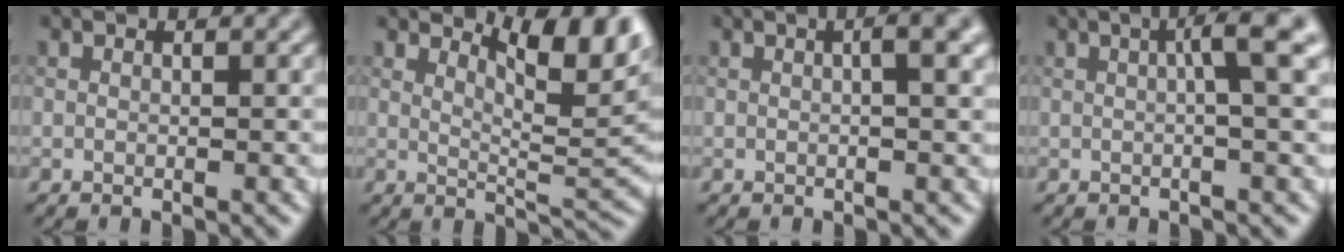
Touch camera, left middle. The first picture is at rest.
{"total": 6.7, "force": [4.0, 1.9, 5.0], "torque": [-0.072, -0.005, 0.066]}
{"total": 3.5, "force": [0.8, 1.0, 3.3], "torque": [-0.040, 0.011, 0.003]}
{"total": 4.4, "force": [0.8, 0.6, 4.3], "torque": [-0.059, 0.016, 0.009]}